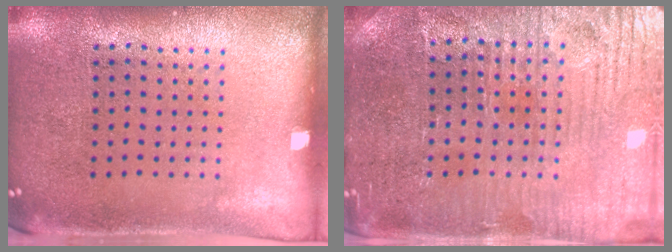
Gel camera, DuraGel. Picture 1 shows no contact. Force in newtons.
{"total": 4.4, "press": 4.2, "slide": 1.1}